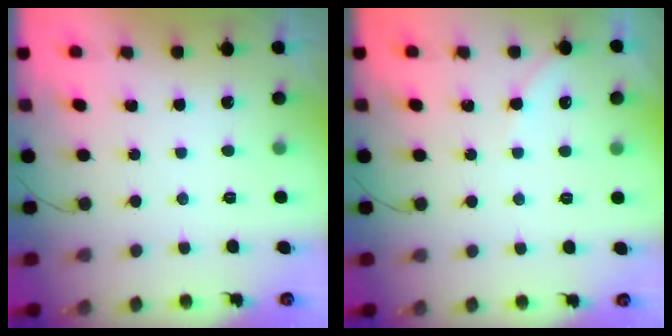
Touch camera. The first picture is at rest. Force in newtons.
{"total": 3.3, "press": 3.2, "slide": 0.4}